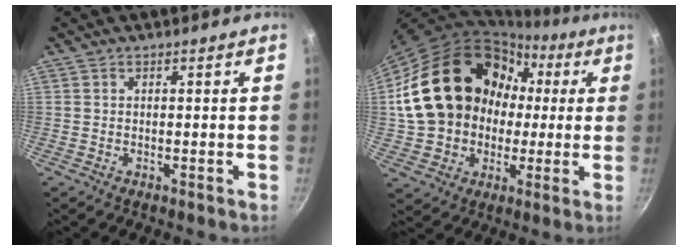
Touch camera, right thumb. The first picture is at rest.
{"total": 22.9, "force": [2.3, 18.5, 13.3], "torque": [-0.202, 0.052, 0.055]}